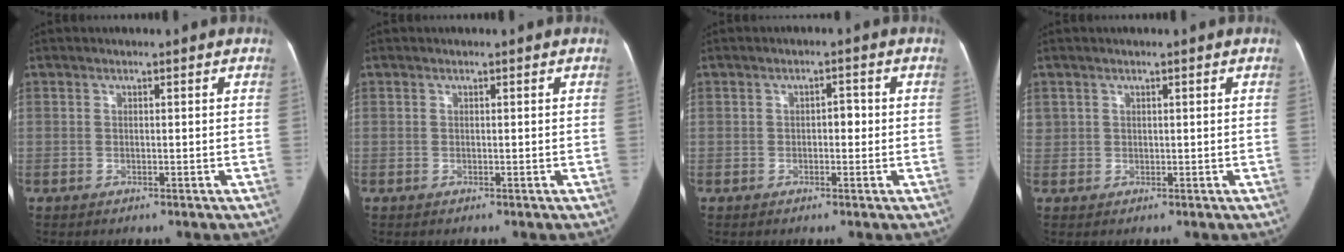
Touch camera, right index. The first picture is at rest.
{"total": 0.0}
{"total": 1.9, "force": [-0.2, 1.1, 1.6], "torque": [-0.017, 0.009, -0.005]}
{"total": 1.3, "force": [0.7, 1.1, 0.1], "torque": [0.015, 0.012, 0.011]}